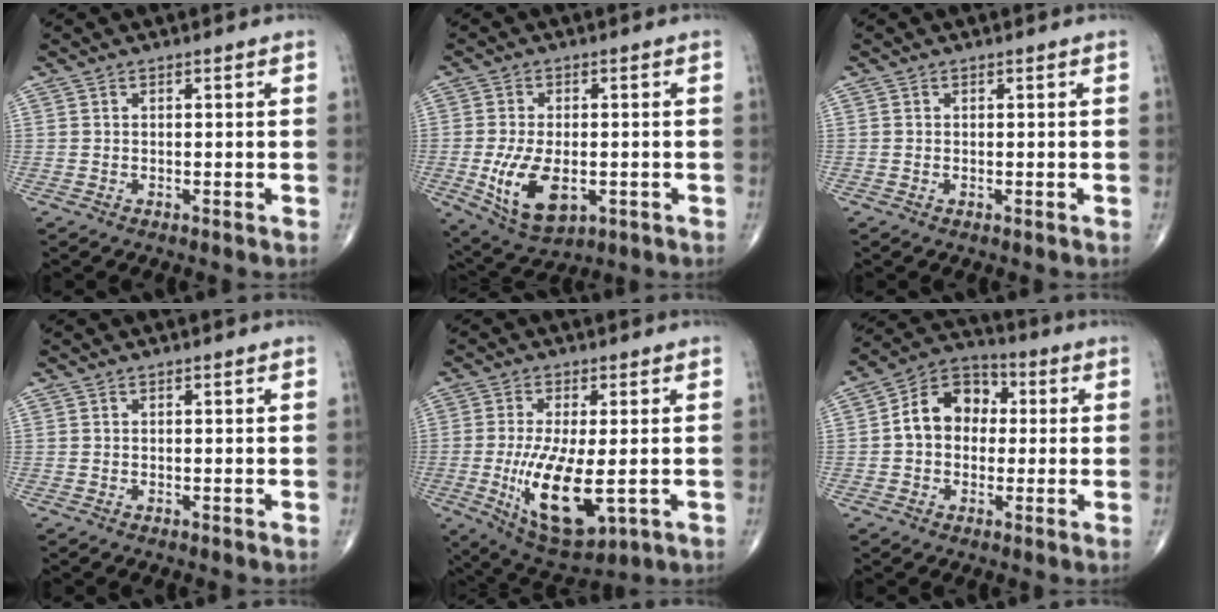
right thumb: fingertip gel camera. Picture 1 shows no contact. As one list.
[{"total": 11.3, "force": [-2.5, 6.1, 9.1], "torque": [-0.165, -0.011, -0.030]}, {"total": 0.0}, {"total": 0.0}, {"total": 14.0, "force": [-2.5, 5.3, 12.8], "torque": [-0.233, -0.025, -0.028]}, {"total": 10.9, "force": [0.8, 8.3, 7.0], "torque": [-0.093, 0.031, 0.000]}]